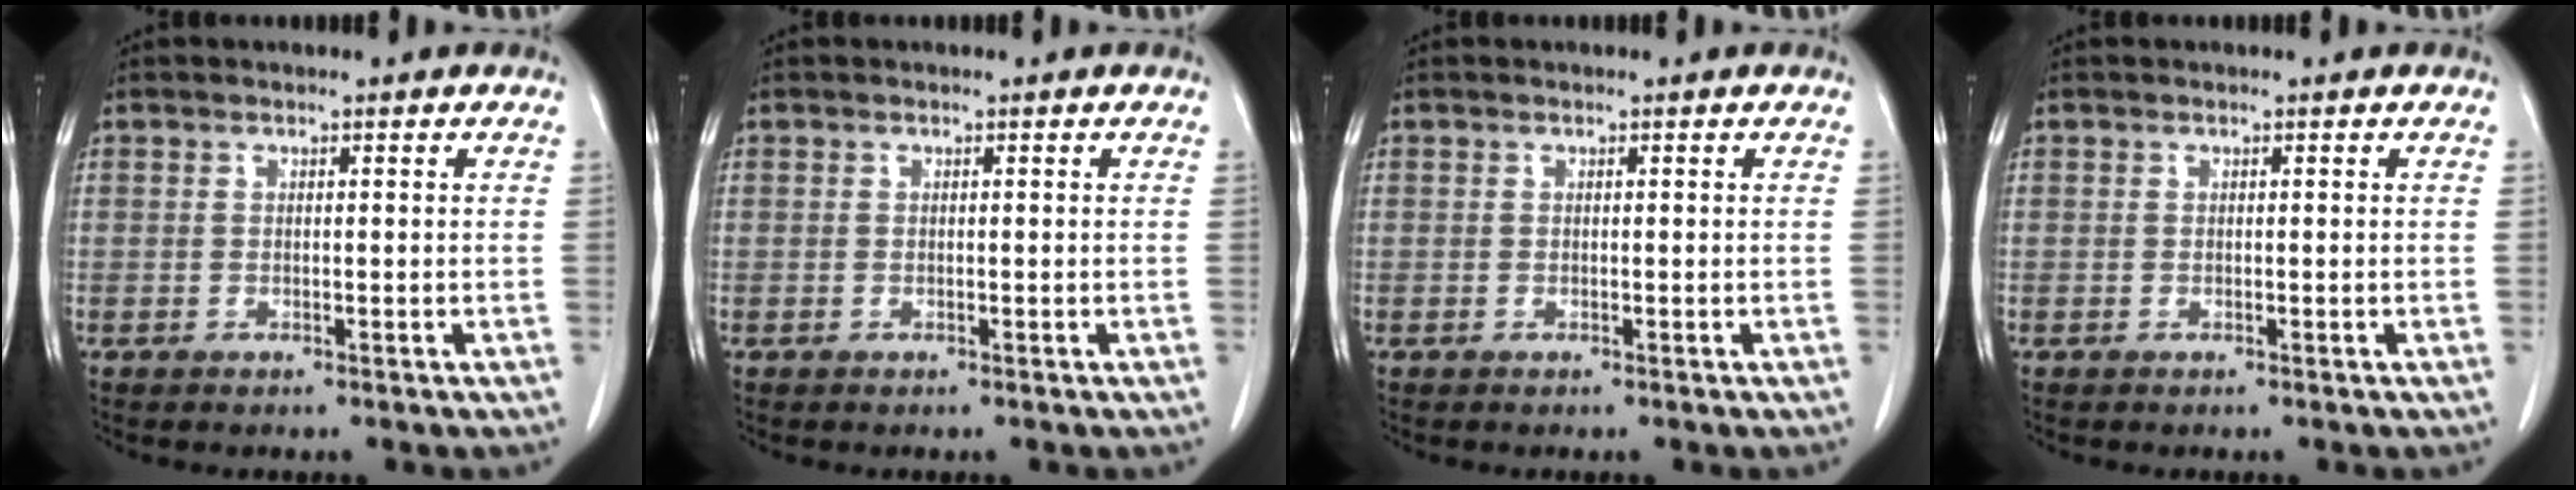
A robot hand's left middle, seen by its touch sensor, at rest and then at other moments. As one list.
[{"total": 0.0}, {"total": 0.0}, {"total": 0.0}]